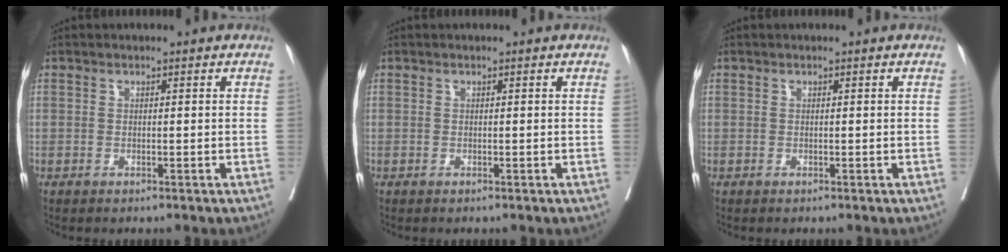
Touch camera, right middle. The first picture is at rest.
{"total": 0.0}
{"total": 0.0}